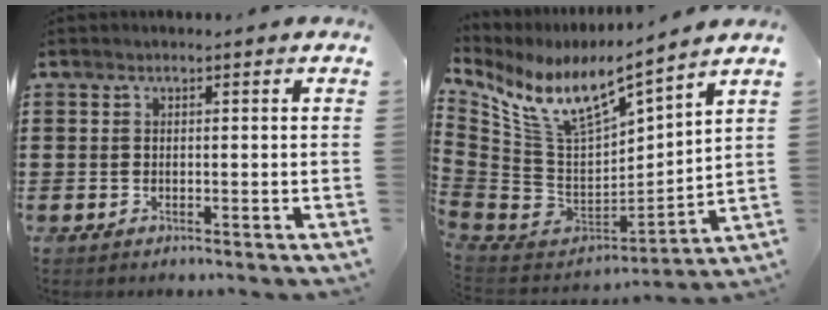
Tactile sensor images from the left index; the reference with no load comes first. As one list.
[{"total": 10.8, "force": [7.4, 2.8, 7.4], "torque": [-0.180, -0.057, 0.125]}]